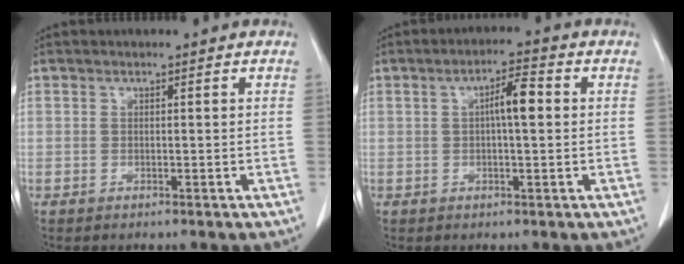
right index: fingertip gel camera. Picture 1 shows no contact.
{"total": 4.8, "force": [0.6, 0.9, 4.7], "torque": [-0.080, 0.012, 0.006]}